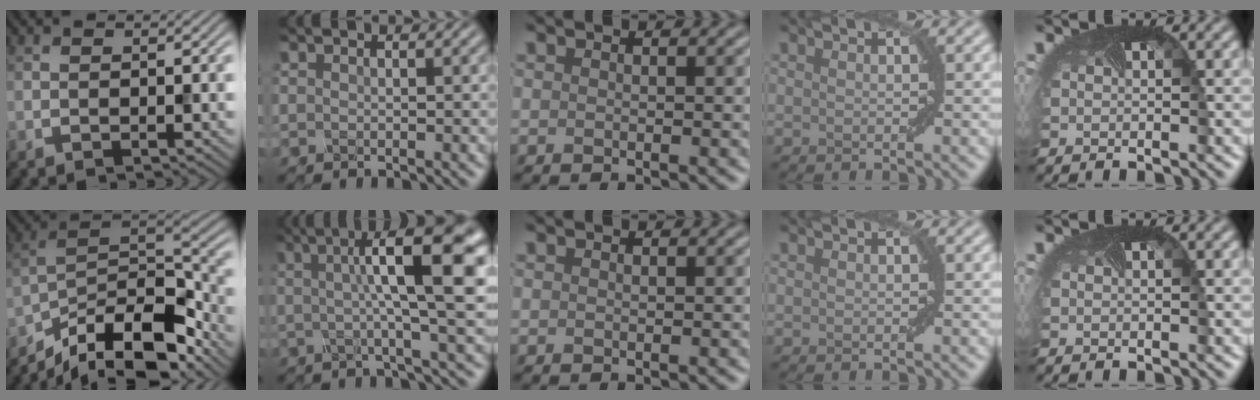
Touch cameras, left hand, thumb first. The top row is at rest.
{"thumb": {"total": 14.5, "force": [-10.9, 4.5, 8.4], "torque": [-0.167, -0.002, -0.187]}, "index": {"total": 10.1, "force": [1.8, 2.0, 9.7], "torque": [-0.109, 0.019, 0.019]}}